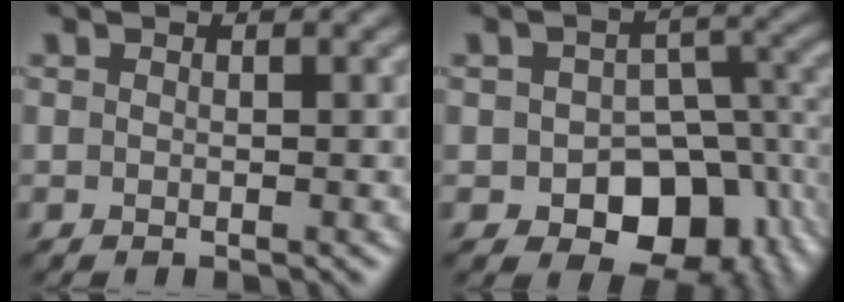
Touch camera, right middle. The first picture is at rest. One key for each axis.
{"total": 9.8, "fx": -3.2, "fy": 6.3, "fz": 6.8, "tx": -0.095, "ty": -0.012, "tz": -0.040}